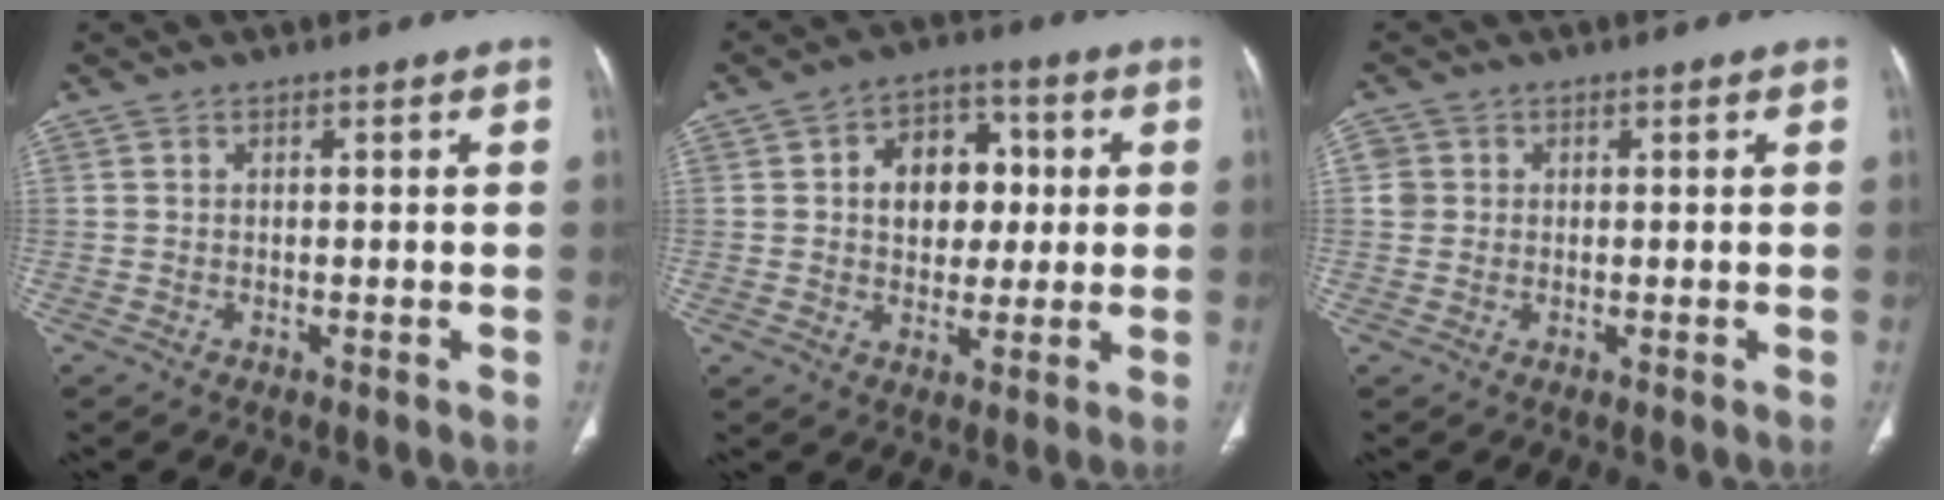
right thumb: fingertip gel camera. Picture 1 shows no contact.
{"total": 10.8, "force": [1.6, 8.0, 7.0], "torque": [-0.054, 0.012, 0.021]}
{"total": 2.2, "force": [0.3, 2.2, 0.4], "torque": [0.007, 0.003, 0.006]}